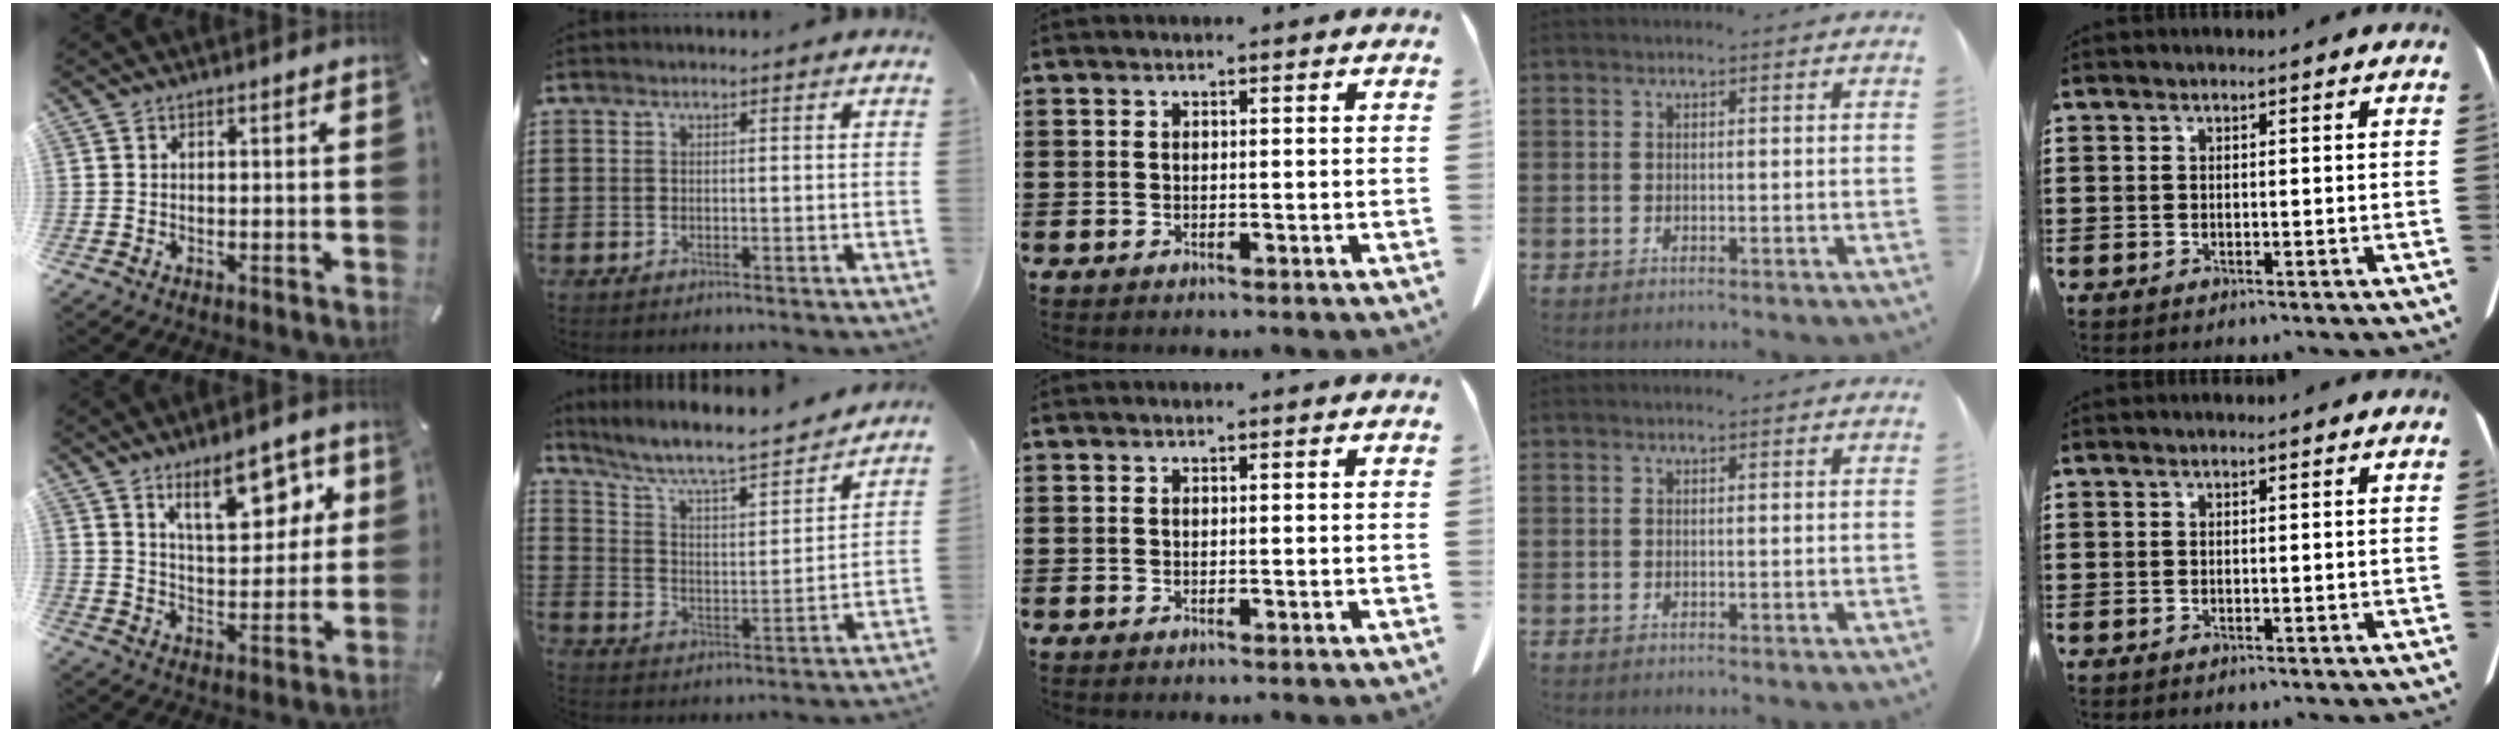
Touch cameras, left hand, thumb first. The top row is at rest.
{"thumb": {"total": 13.5, "force": [7.7, 6.4, 9.0], "torque": [-0.114, -0.034, 0.128]}, "index": {"total": 6.7, "force": [5.9, 0.7, 3.1], "torque": [-0.087, -0.045, 0.093]}}